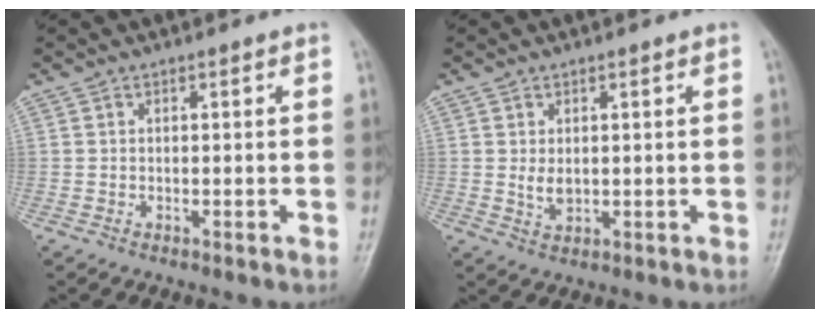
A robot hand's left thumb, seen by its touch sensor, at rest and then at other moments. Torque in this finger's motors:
{"motor_torque": [0.53, 0.56, 0.46, -0.12, 0.00]}